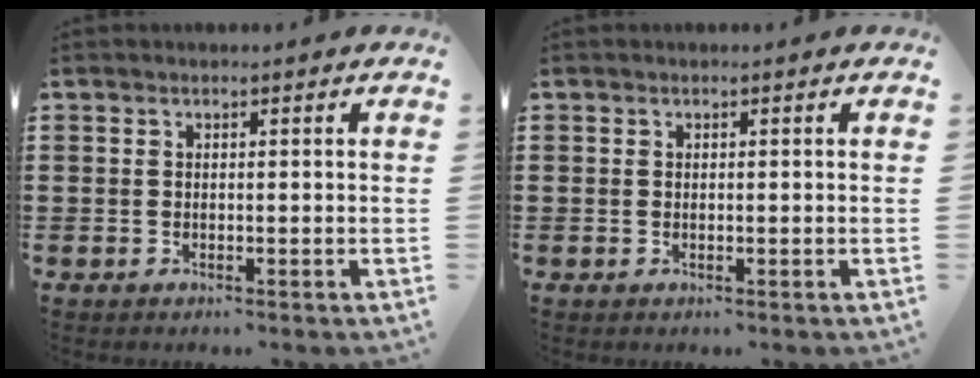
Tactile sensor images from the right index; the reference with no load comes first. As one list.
[{"total": 0.0}]